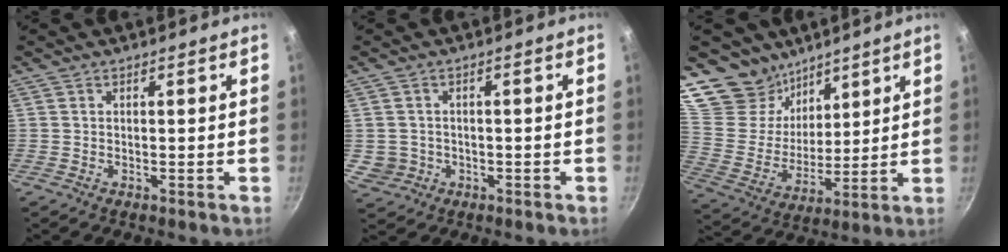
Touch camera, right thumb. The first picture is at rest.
{"total": 3.9, "force": [-0.6, 3.7, 0.9], "torque": [-0.003, 0.013, 0.003]}
{"total": 16.4, "force": [12.5, 10.1, 3.3], "torque": [-0.027, -0.076, 0.239]}